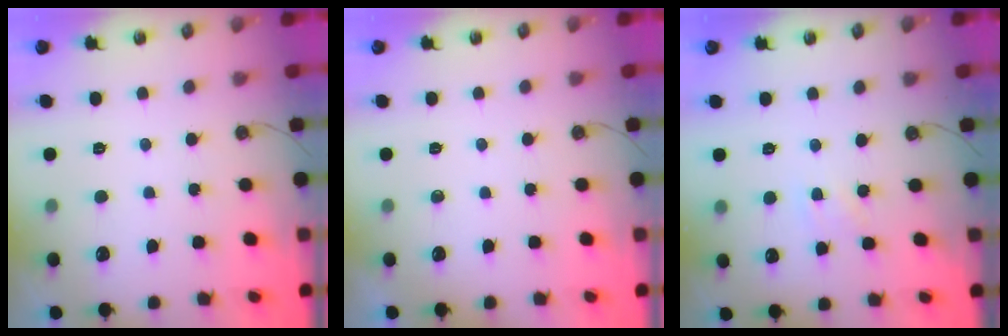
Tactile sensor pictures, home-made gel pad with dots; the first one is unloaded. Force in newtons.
{"total": 0.0}
{"total": 3.2, "press": 3.2, "slide": 0.4}